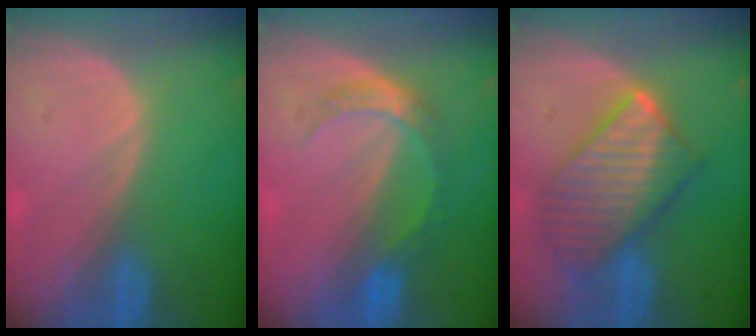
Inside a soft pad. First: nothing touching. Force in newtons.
{"total": 5.3, "press": 4.8, "slide": 2.2}
{"total": 10.0, "press": 9.9, "slide": 0.8}